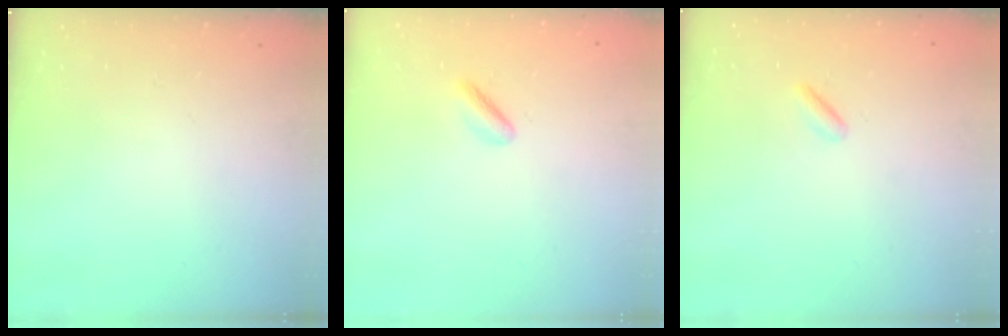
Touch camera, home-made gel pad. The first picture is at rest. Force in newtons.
{"total": 2.0, "press": 1.8, "slide": 0.9}
{"total": 1.3, "press": 1.2, "slide": 0.5}